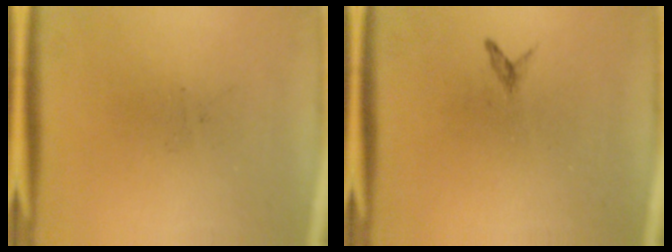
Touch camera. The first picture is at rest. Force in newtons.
{"total": 0.7}